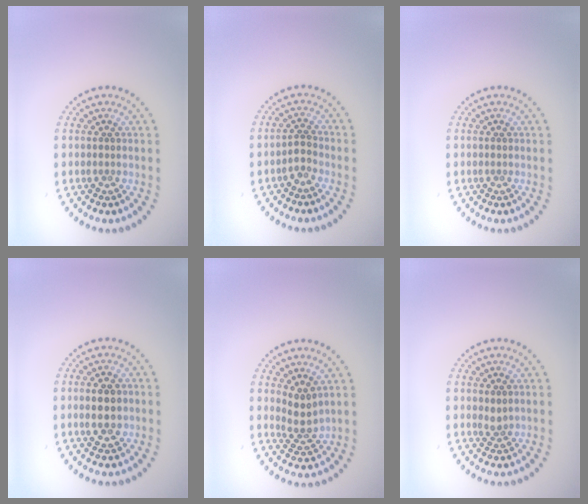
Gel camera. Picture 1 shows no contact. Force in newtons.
{"total": 1.4, "press": 0.9, "slide": 1.0}
{"total": 0.0}
{"total": 2.7, "press": 2.7, "slide": 0.1}
{"total": 2.2, "press": 1.7, "slide": 1.4}
{"total": 0.9, "press": 0.7, "slide": 0.6}